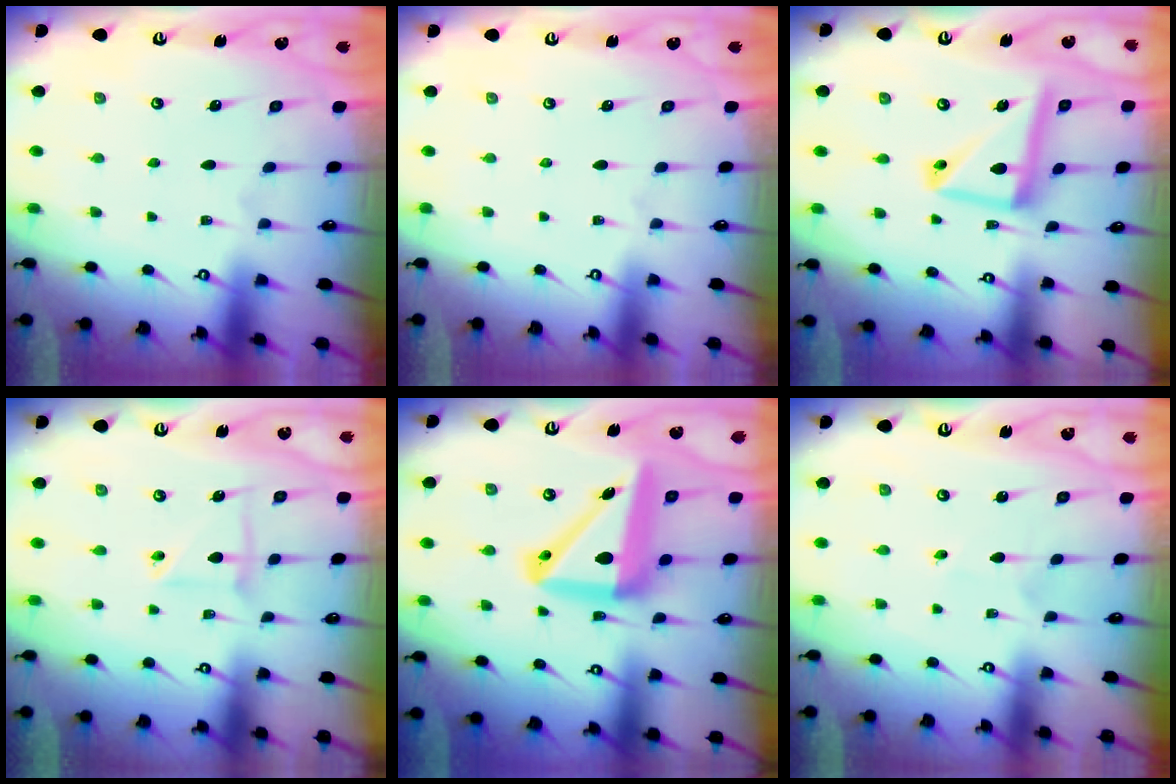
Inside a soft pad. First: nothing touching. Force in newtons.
{"total": 0.0}
{"total": 14.4, "press": 14.3, "slide": 1.4}
{"total": 4.0, "press": 3.9, "slide": 0.7}
{"total": 16.2, "press": 16.1, "slide": 1.9}
{"total": 2.5, "press": 2.5, "slide": 0.1}